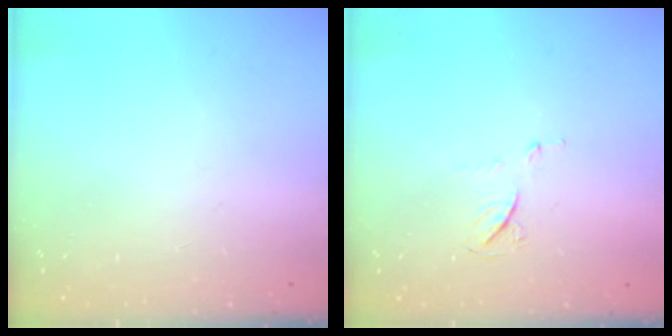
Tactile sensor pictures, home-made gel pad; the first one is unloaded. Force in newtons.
{"total": 6.0, "press": 6.0, "slide": 0.7}